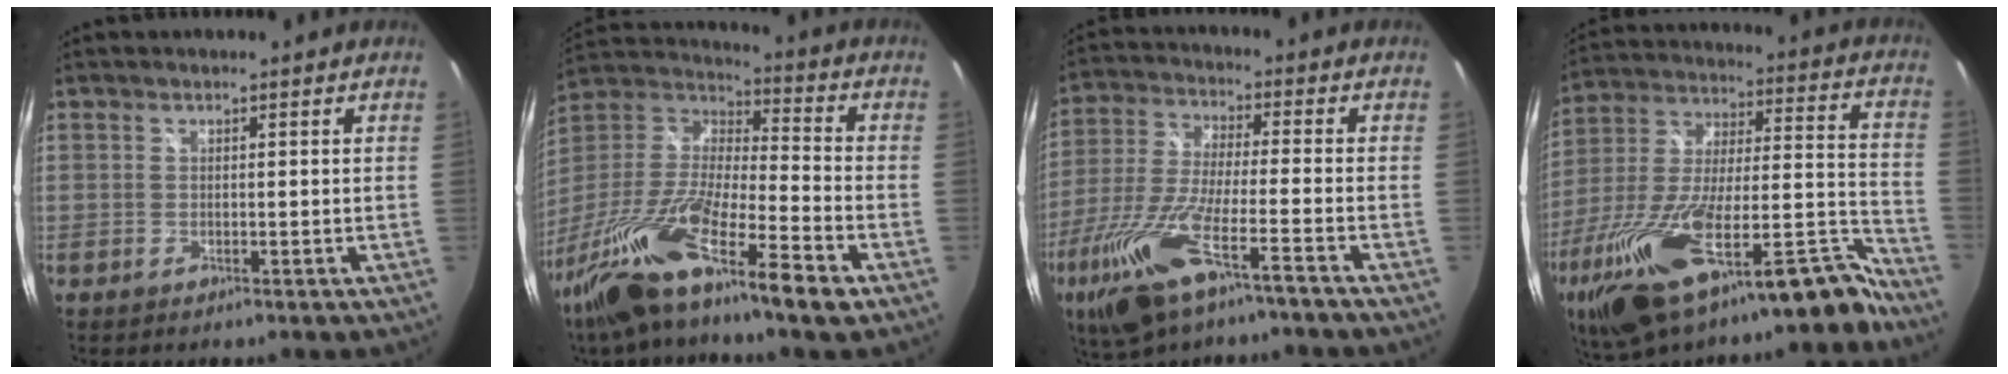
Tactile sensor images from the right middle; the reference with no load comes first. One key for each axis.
{"total": 22.8, "fx": -14.5, "fy": 3.3, "fz": 17.2, "tx": -0.333, "ty": -0.041, "tz": -0.273}
{"total": 17.1, "fx": -10.3, "fy": 3.0, "fz": 13.2, "tx": -0.286, "ty": -0.048, "tz": -0.190}
{"total": 33.7, "fx": -24.6, "fy": 9.1, "fz": 21.2, "tx": -0.358, "ty": -0.038, "tz": -0.384}